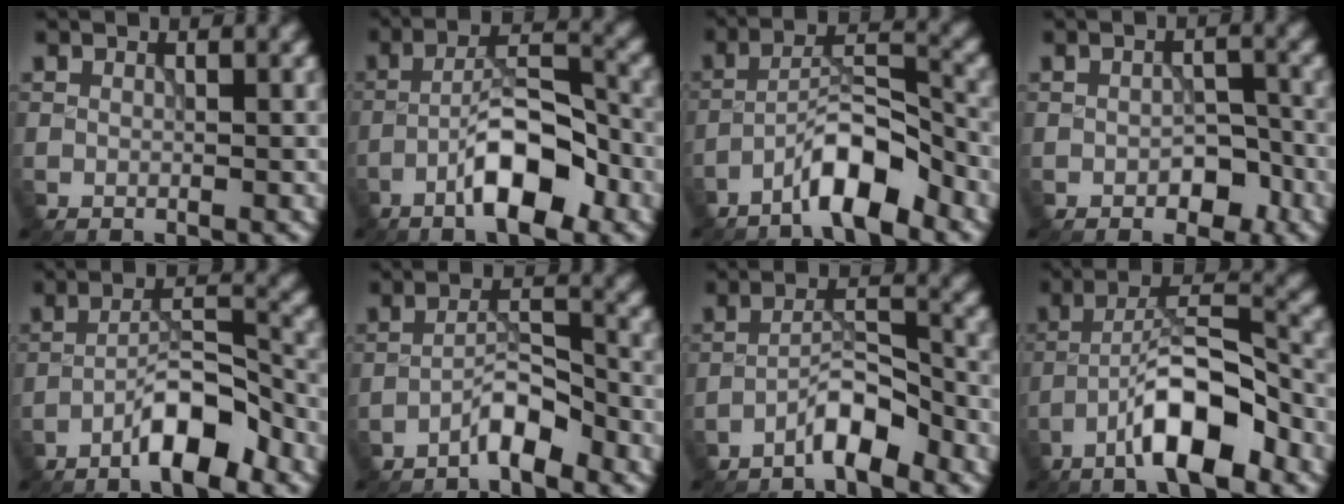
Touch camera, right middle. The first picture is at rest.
{"total": 7.1, "force": [-3.6, 2.0, 5.7], "torque": [-0.092, 0.018, -0.064]}
{"total": 5.8, "force": [-3.9, 1.3, 4.2], "torque": [-0.067, 0.015, -0.074]}
{"total": 2.9, "force": [-1.4, 1.7, 1.9], "torque": [-0.025, 0.002, -0.019]}
{"total": 5.6, "force": [-3.5, 1.3, 4.2], "torque": [-0.067, 0.015, -0.066]}
{"total": 3.1, "force": [-2.4, 0.5, 1.9], "torque": [-0.031, 0.015, -0.048]}
{"total": 3.7, "force": [-2.7, 0.7, 2.3], "torque": [-0.040, 0.017, -0.055]}
{"total": 8.1, "force": [-4.4, 2.2, 6.5], "torque": [-0.104, 0.021, -0.079]}